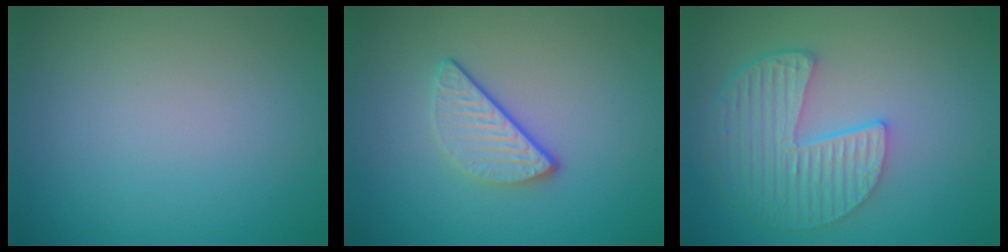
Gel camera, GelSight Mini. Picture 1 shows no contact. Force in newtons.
{"total": 3.0, "press": 2.3, "slide": 1.8}
{"total": 5.8, "press": 4.5, "slide": 3.6}